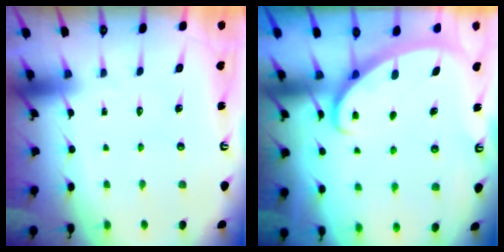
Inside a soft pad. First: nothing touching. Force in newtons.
{"total": 3.0, "press": 2.9, "slide": 0.3}